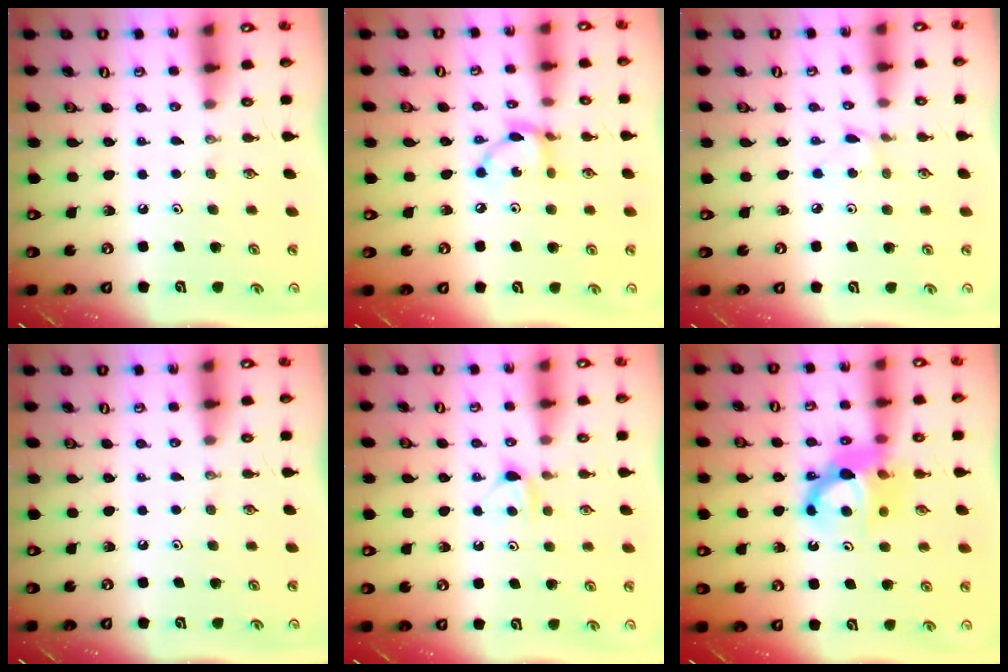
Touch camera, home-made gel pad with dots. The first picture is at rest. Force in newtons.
{"total": 8.2, "press": 8.2, "slide": 0.3}
{"total": 2.2, "press": 2.2, "slide": 0.3}
{"total": 0.0}
{"total": 4.2, "press": 4.2, "slide": 0.5}
{"total": 10.4, "press": 10.2, "slide": 2.0}